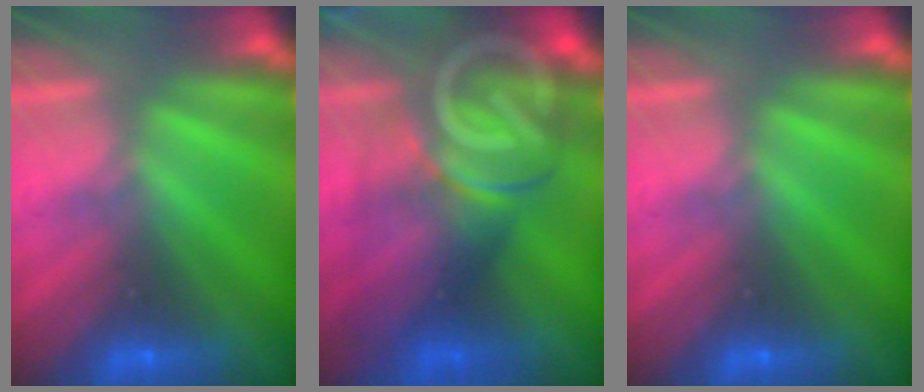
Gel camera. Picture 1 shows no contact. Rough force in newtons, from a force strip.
{"total": 10.8}
{"total": 0.0}